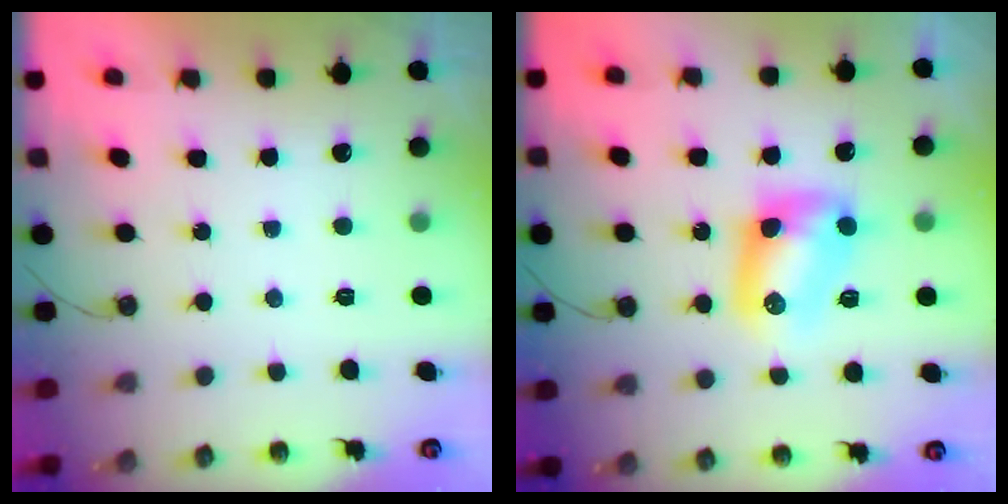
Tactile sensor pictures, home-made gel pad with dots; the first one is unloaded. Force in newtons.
{"total": 9.0, "press": 9.0, "slide": 0.4}